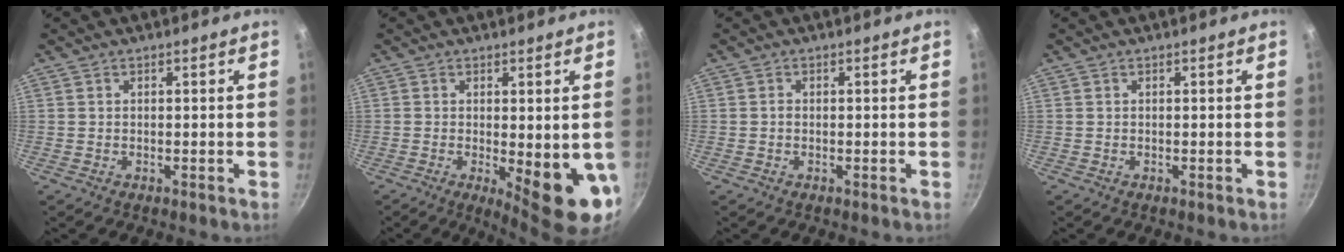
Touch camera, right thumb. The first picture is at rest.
{"total": 11.3, "force": [-1.7, 3.1, 10.8], "torque": [-0.123, -0.018, -0.011]}
{"total": 0.5, "force": [-0.2, 0.5, 0.2], "torque": [-0.003, 0.003, -0.003]}
{"total": 0.0}